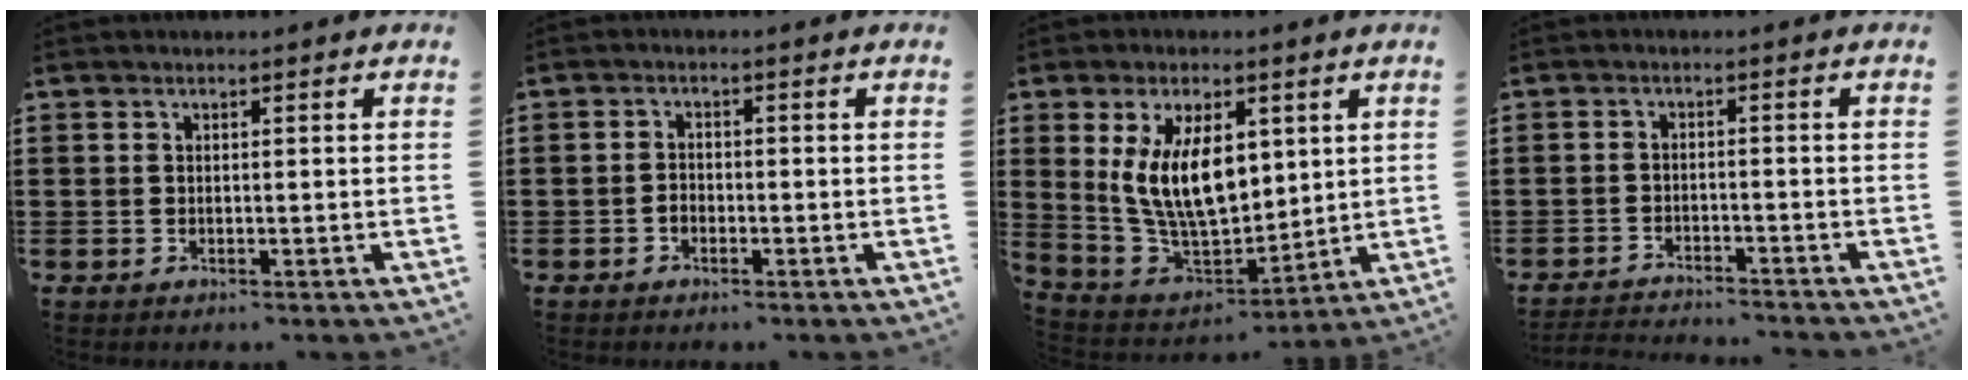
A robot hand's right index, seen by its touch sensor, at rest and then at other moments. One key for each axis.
{"total": 1.3, "fx": -0.8, "fy": 0.9, "fz": 0.5, "tx": -0.012, "ty": 0.001, "tz": -0.017}
{"total": 12.0, "fx": 3.0, "fy": 6.1, "fz": 9.9, "tx": -0.212, "ty": 0.001, "tz": 0.054}
{"total": 2.7, "fx": -2.7, "fy": 0.0, "fz": 0.0, "tx": -0.004, "ty": 0.000, "tz": -0.059}